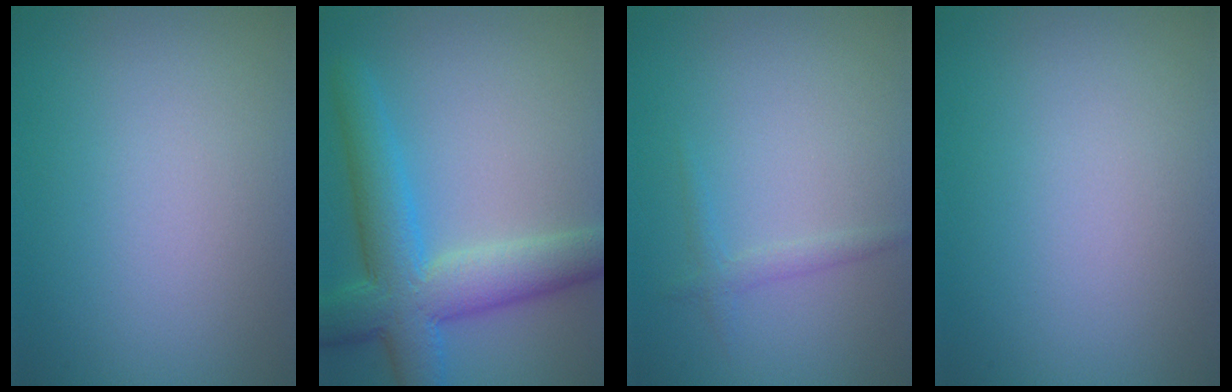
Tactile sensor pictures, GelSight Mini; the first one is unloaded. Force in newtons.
{"total": 7.6, "press": 7.6, "slide": 0.4}
{"total": 1.2, "press": 1.2, "slide": 0.1}
{"total": 0.0}